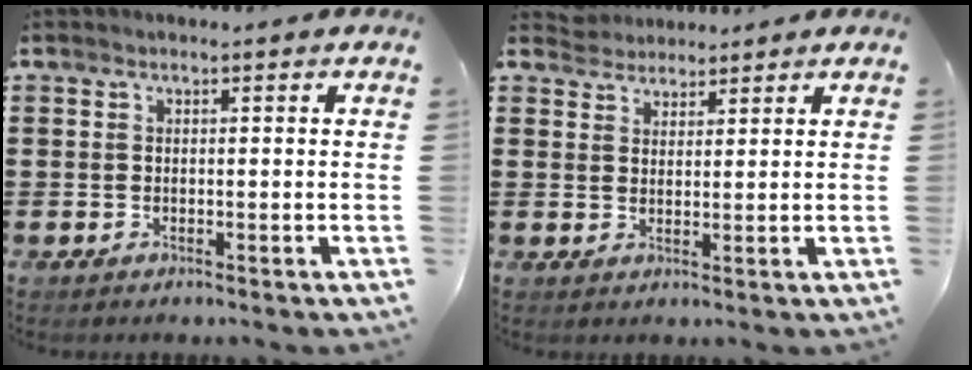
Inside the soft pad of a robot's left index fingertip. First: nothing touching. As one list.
[{"total": 2.4, "force": [2.2, 0.9, -0.5], "torque": [-0.001, 0.003, 0.044]}]